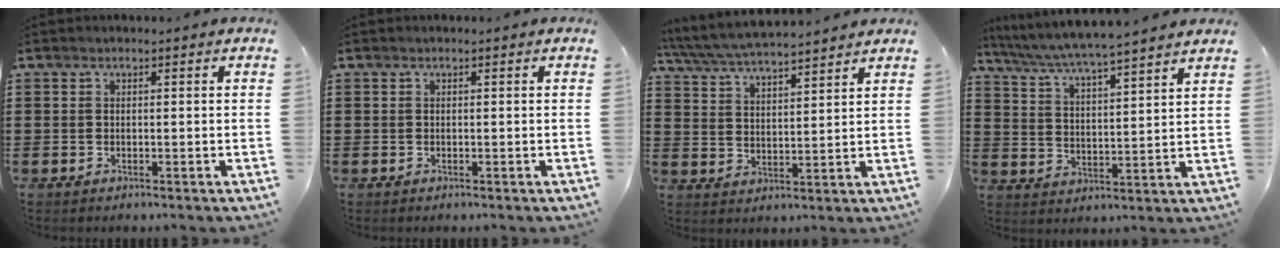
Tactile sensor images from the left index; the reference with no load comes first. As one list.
[{"total": 0.0}, {"total": 5.4, "force": [5.2, 0.1, 1.5], "torque": [-0.051, -0.028, 0.089]}, {"total": 4.6, "force": [4.3, -0.5, 1.4], "torque": [-0.049, -0.030, 0.068]}]